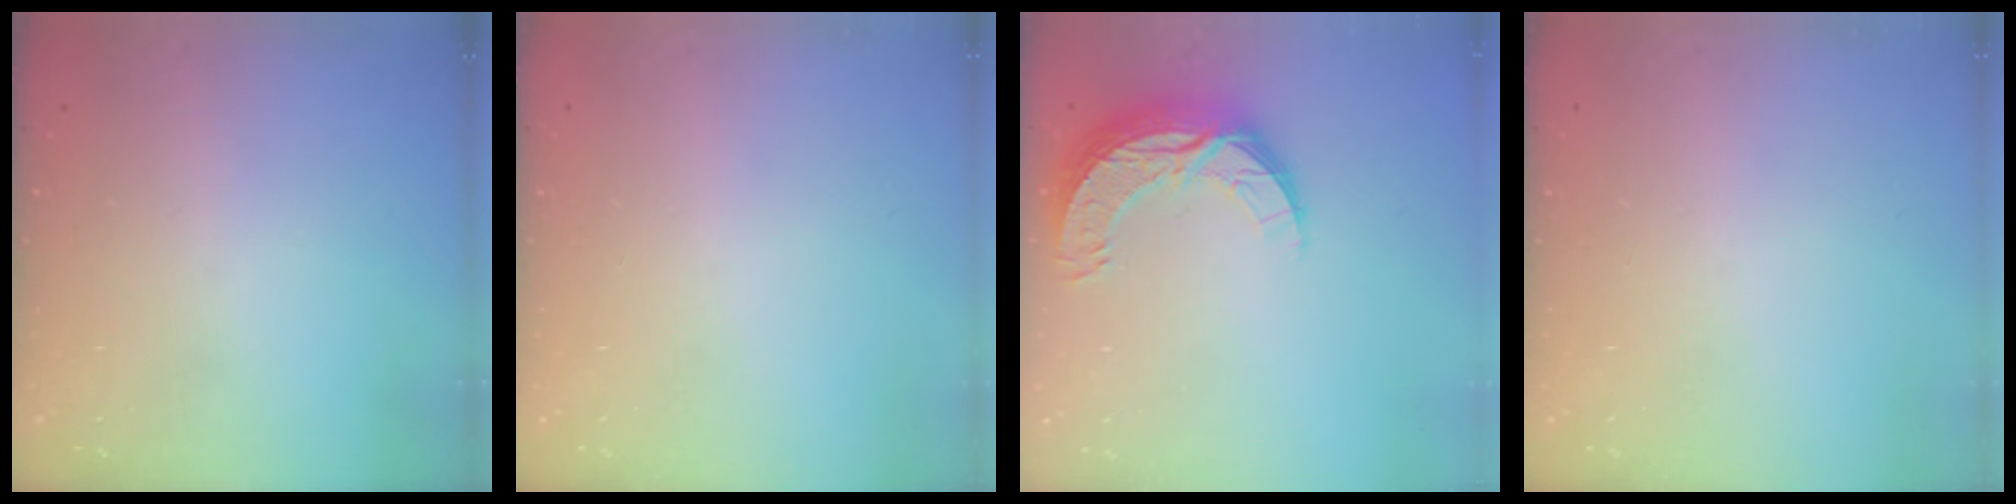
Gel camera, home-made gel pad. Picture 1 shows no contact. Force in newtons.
{"total": 0.0}
{"total": 10.7, "press": 10.7, "slide": 0.7}
{"total": 0.0}